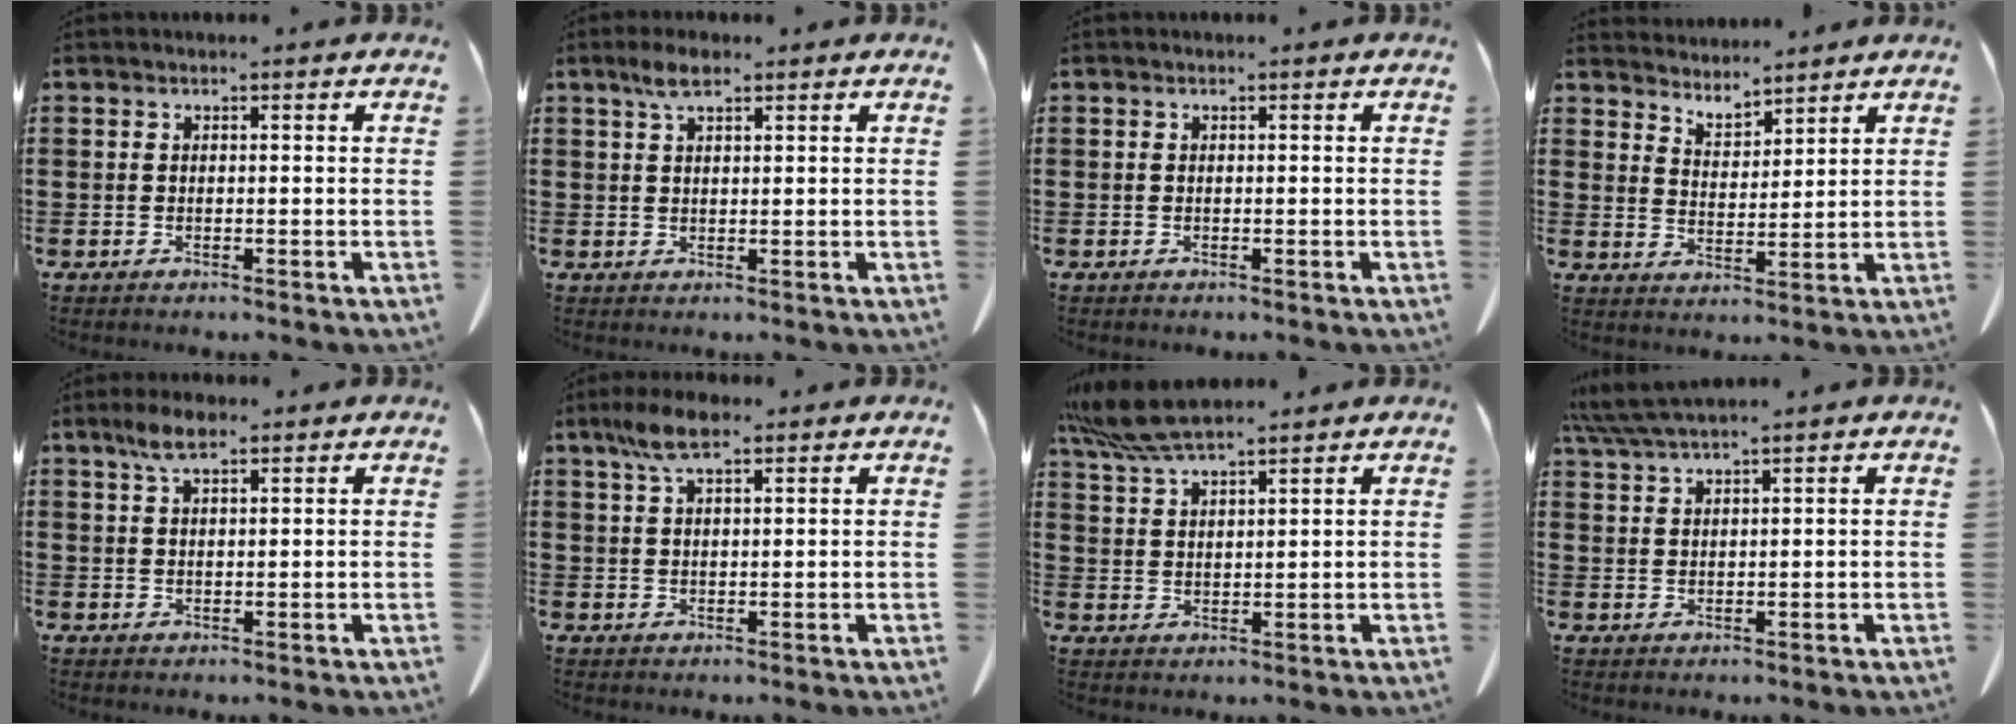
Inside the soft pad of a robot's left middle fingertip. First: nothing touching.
{"total": 3.5, "force": [2.1, 1.1, 2.6], "torque": [-0.056, 0.005, 0.036]}
{"total": 0.0}
{"total": 3.9, "force": [3.8, 0.5, -0.8], "torque": [0.000, -0.022, 0.069]}
{"total": 4.3, "force": [2.6, 1.3, 3.2], "torque": [-0.068, 0.006, 0.046]}
{"total": 6.1, "force": [3.4, 1.7, 4.7], "torque": [-0.099, 0.007, 0.062]}
{"total": 6.8, "force": [5.8, 1.1, 3.5], "torque": [-0.084, -0.009, 0.109]}
{"total": 3.9, "force": [3.5, 0.0, 1.9], "torque": [-0.046, -0.006, 0.066]}